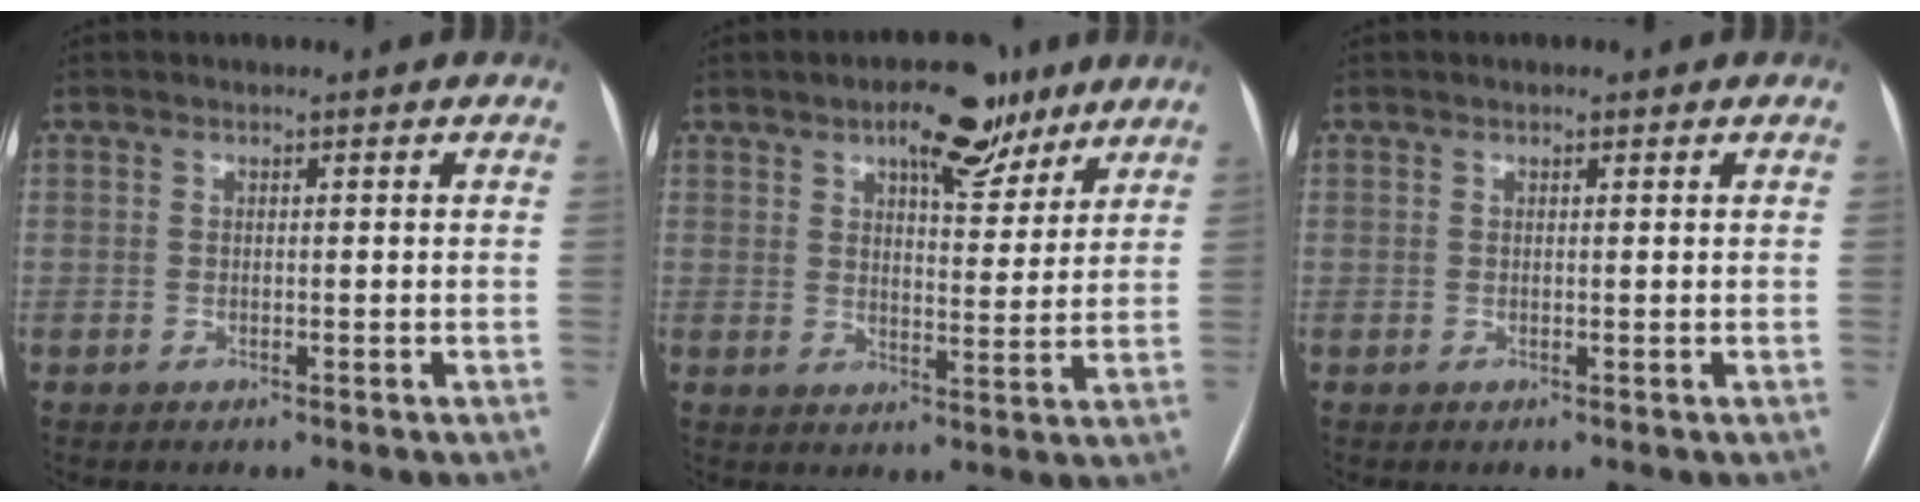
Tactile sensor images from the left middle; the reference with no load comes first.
{"total": 8.9, "force": [6.0, 3.6, 5.4], "torque": [-0.072, 0.011, 0.088]}
{"total": 0.6, "force": [0.4, 0.3, 0.4], "torque": [-0.009, 0.001, 0.005]}